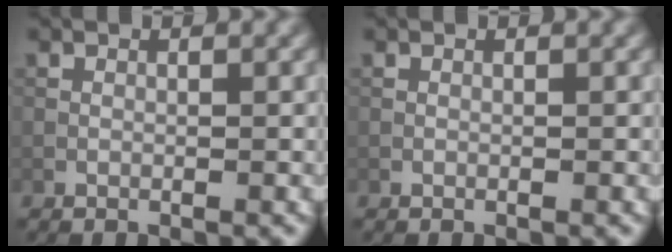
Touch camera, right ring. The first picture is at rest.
{"total": 0.0}